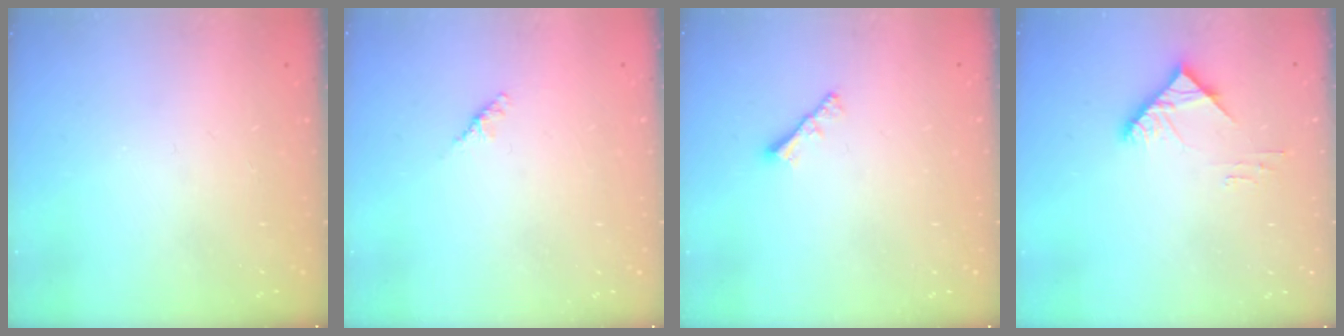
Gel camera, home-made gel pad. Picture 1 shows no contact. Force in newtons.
{"total": 1.8, "press": 1.7, "slide": 0.6}
{"total": 2.2, "press": 2.1, "slide": 0.6}
{"total": 5.2, "press": 5.1, "slide": 0.7}